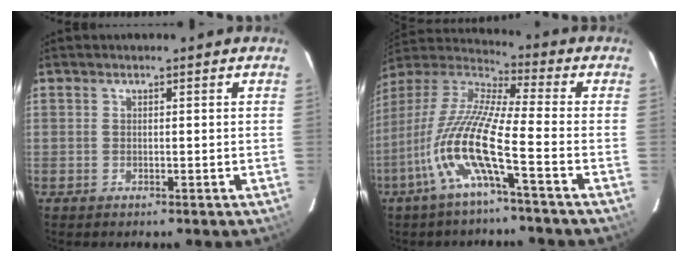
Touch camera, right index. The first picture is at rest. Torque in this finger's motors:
{"motor_torque": [1.46, -0.68, 1.05, 0.21]}